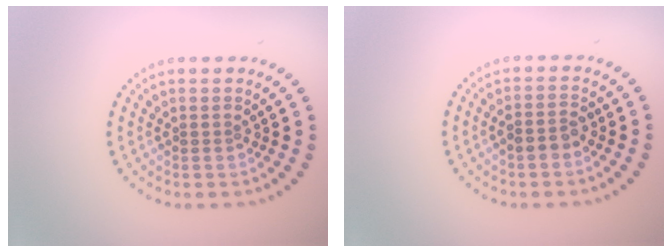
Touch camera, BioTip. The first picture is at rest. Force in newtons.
{"total": 1.9, "press": 1.8, "slide": 0.6}